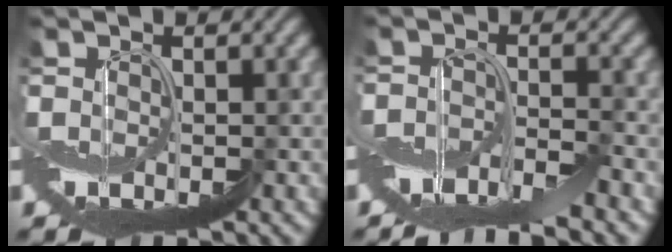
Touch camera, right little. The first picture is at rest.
{"total": 6.6, "force": [-4.8, 1.5, 4.3], "torque": [-0.069, -0.001, -0.089]}